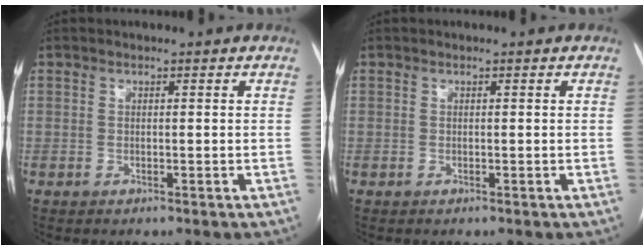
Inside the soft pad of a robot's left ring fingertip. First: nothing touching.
{"total": 0.0}